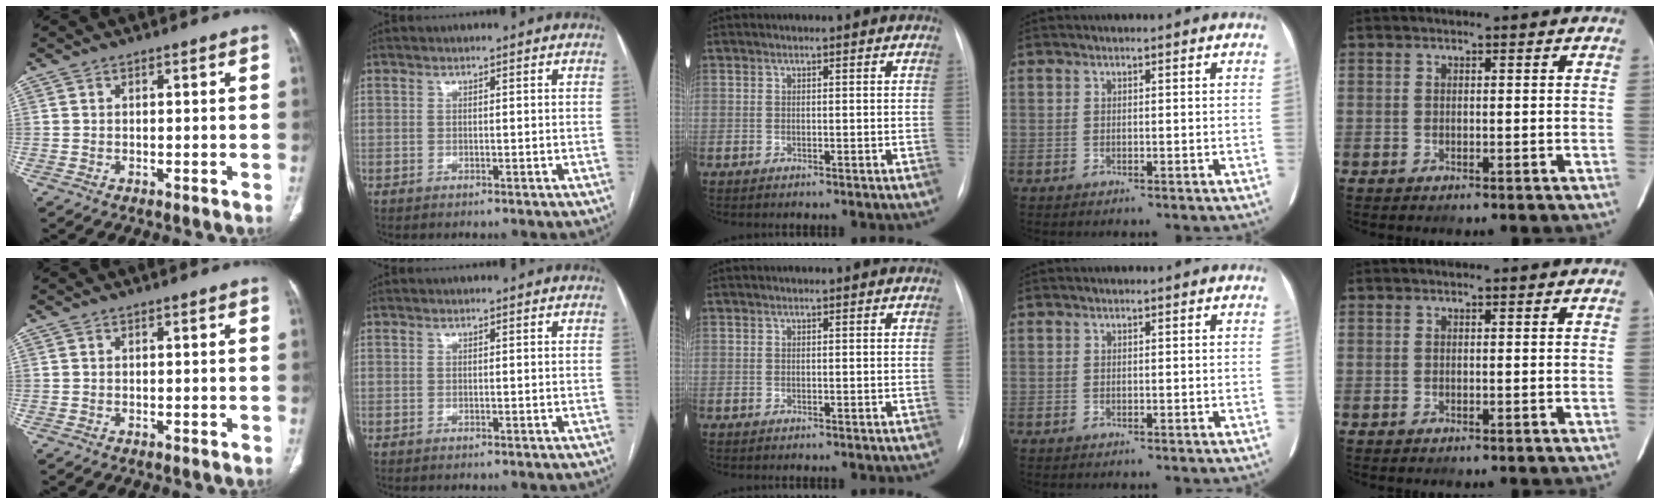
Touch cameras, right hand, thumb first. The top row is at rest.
{}